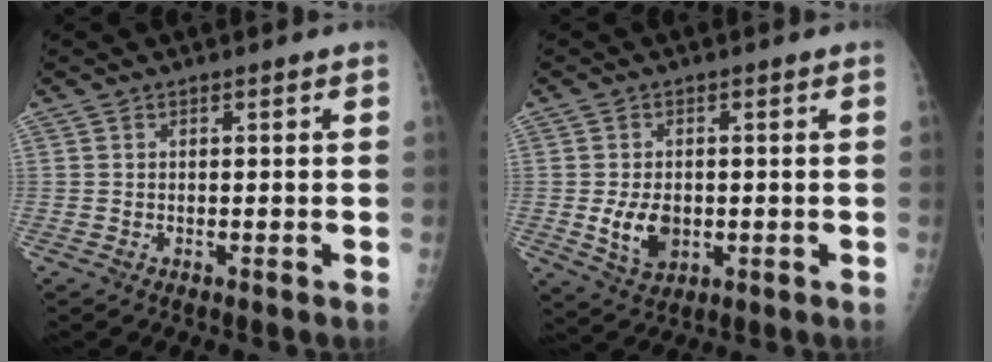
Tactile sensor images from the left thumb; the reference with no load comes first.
{"total": 6.3, "force": [-0.7, 4.5, 4.4], "torque": [-0.061, -0.006, -0.001]}